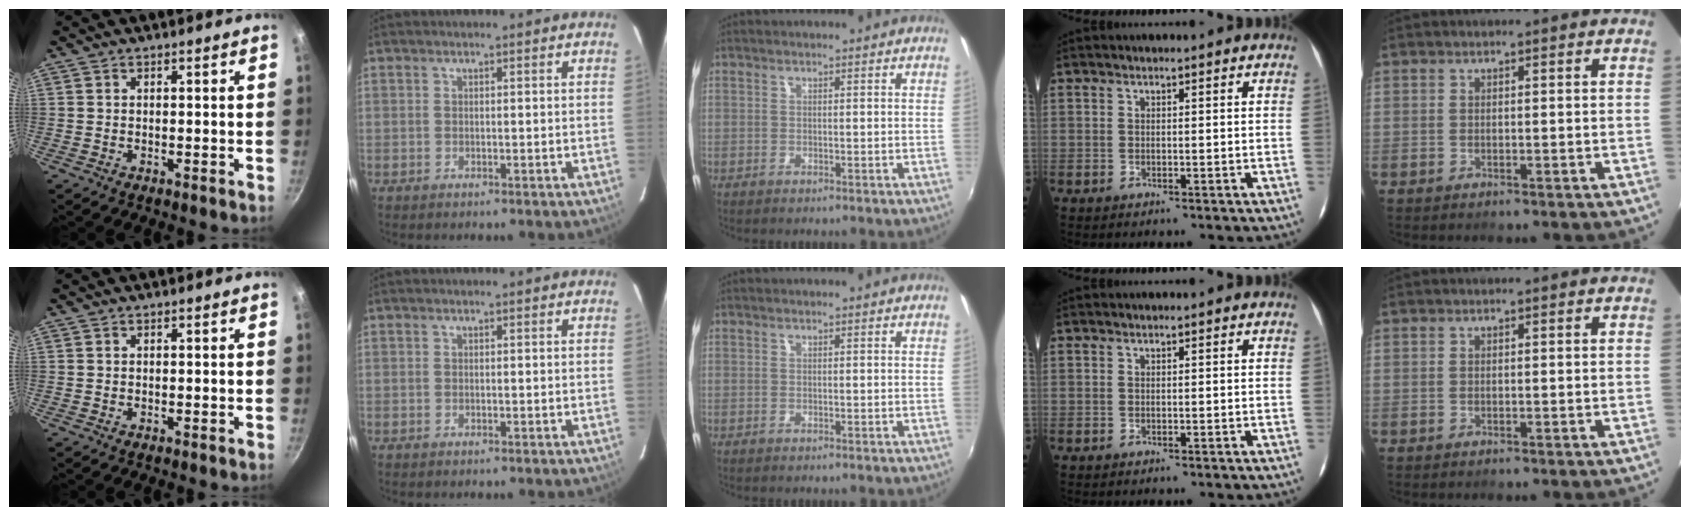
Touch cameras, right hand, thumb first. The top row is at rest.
{}